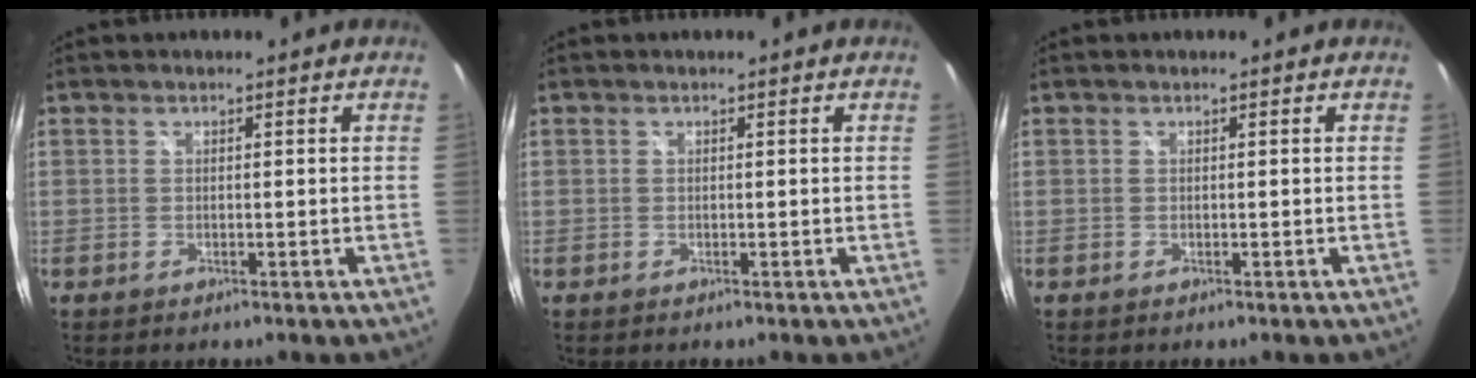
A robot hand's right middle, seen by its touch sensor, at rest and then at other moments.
{"total": 0.0}
{"total": 0.0}